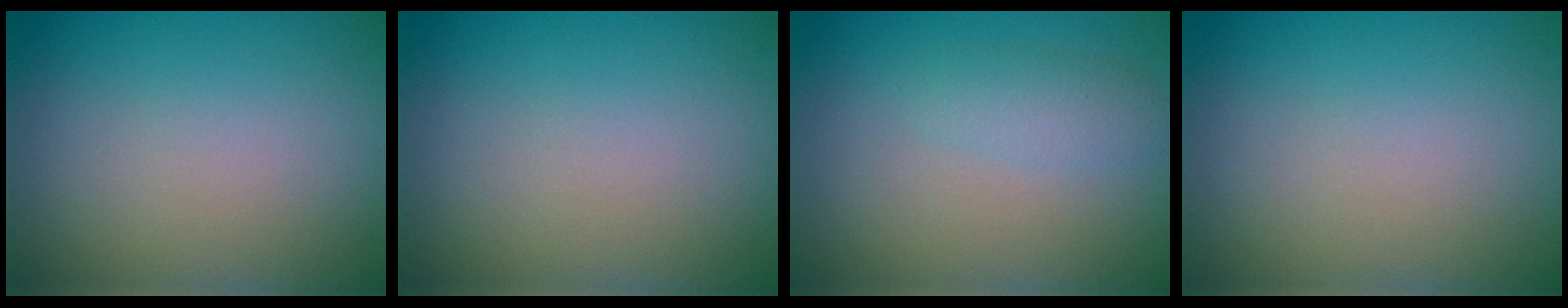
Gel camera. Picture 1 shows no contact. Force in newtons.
{"total": 0.0}
{"total": 1.8, "press": 1.8, "slide": 0.0}
{"total": 0.0}